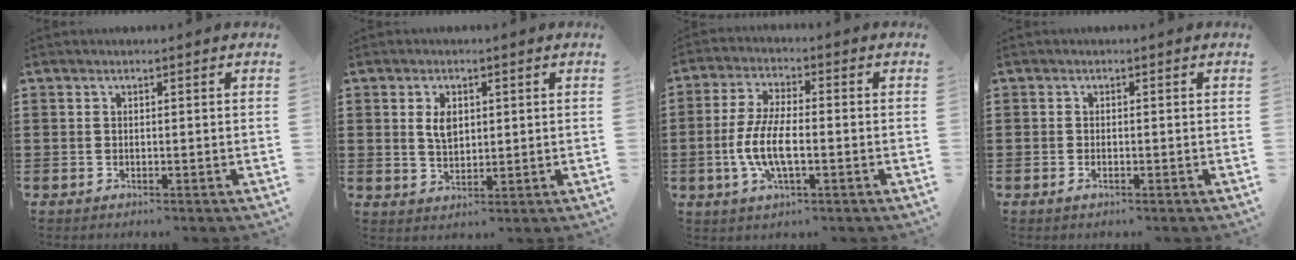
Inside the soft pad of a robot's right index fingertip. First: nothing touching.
{"total": 3.7, "force": [1.0, 2.2, 2.8], "torque": [-0.054, 0.005, 0.016]}
{"total": 7.7, "force": [-1.8, 2.6, 7.0], "torque": [-0.161, -0.013, -0.041]}
{"total": 0.5, "force": [-0.3, 0.1, 0.4], "torque": [-0.009, -0.006, -0.004]}